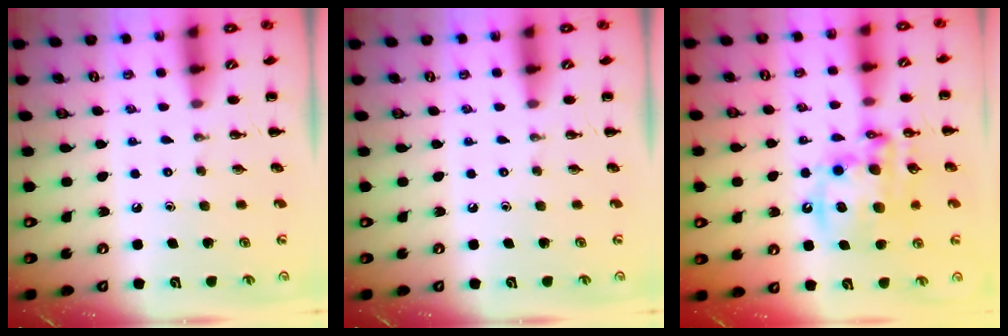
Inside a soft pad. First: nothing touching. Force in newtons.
{"total": 0.0}
{"total": 15.3, "press": 14.9, "slide": 3.5}